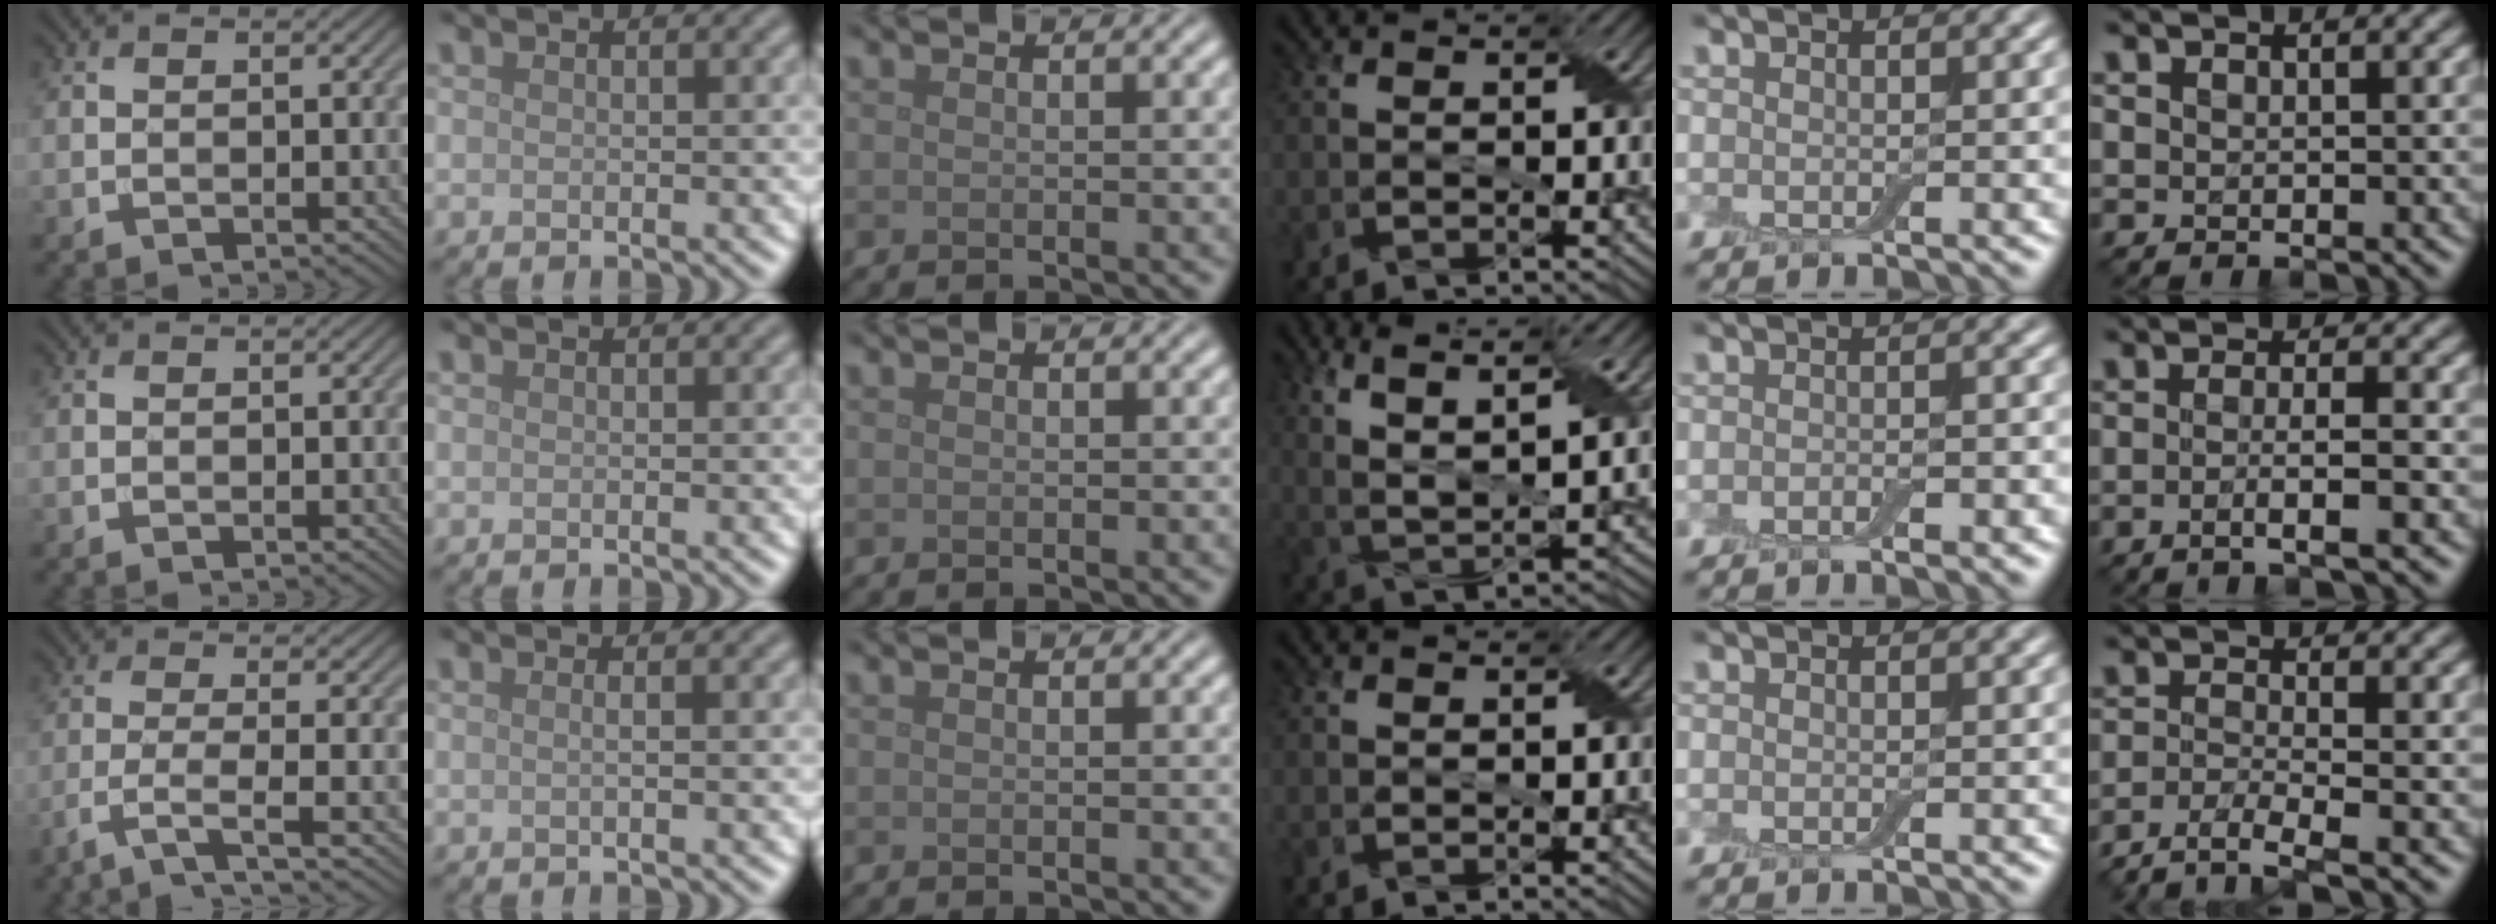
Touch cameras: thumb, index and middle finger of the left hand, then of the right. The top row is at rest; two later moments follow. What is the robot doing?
{"motion": "peel", "object": "bubble wrap"}